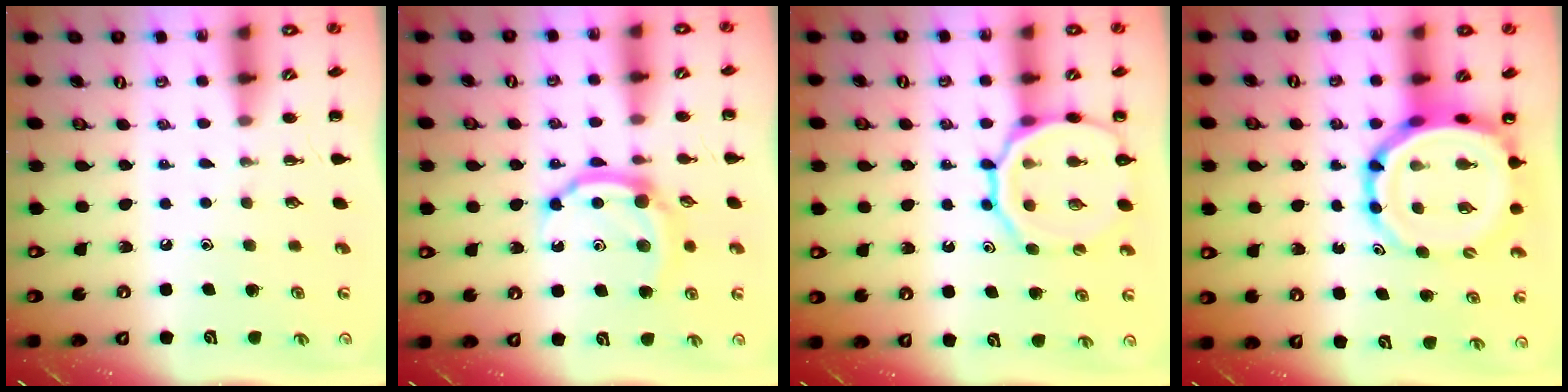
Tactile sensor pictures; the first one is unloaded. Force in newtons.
{"total": 9.3, "press": 9.3, "slide": 0.7}
{"total": 16.1, "press": 16.0, "slide": 2.4}
{"total": 11.3, "press": 10.8, "slide": 3.1}